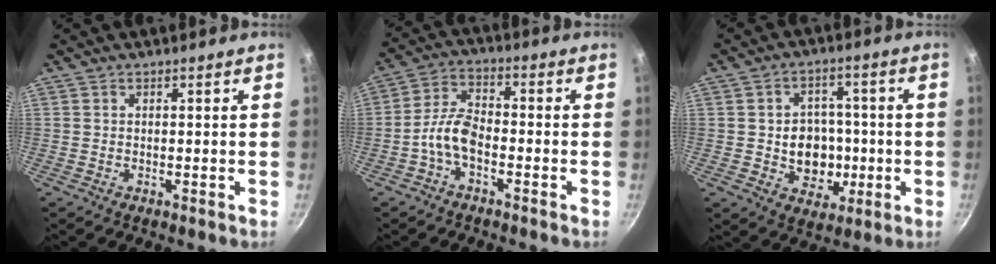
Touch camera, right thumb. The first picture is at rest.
{"total": 6.7, "force": [-2.9, 3.4, 5.1], "torque": [-0.097, 0.036, -0.065]}
{"total": 11.7, "force": [-1.6, 9.2, 7.0], "torque": [-0.063, 0.015, -0.017]}